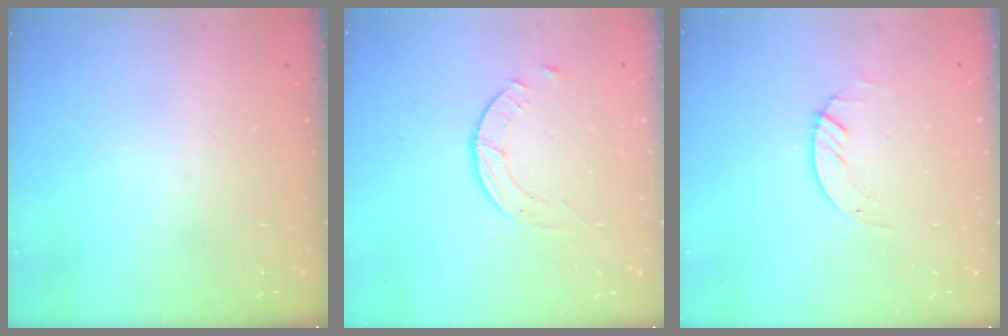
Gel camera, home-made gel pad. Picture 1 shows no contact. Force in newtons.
{"total": 2.3, "press": 2.3, "slide": 0.3}
{"total": 1.4, "press": 1.4, "slide": 0.2}